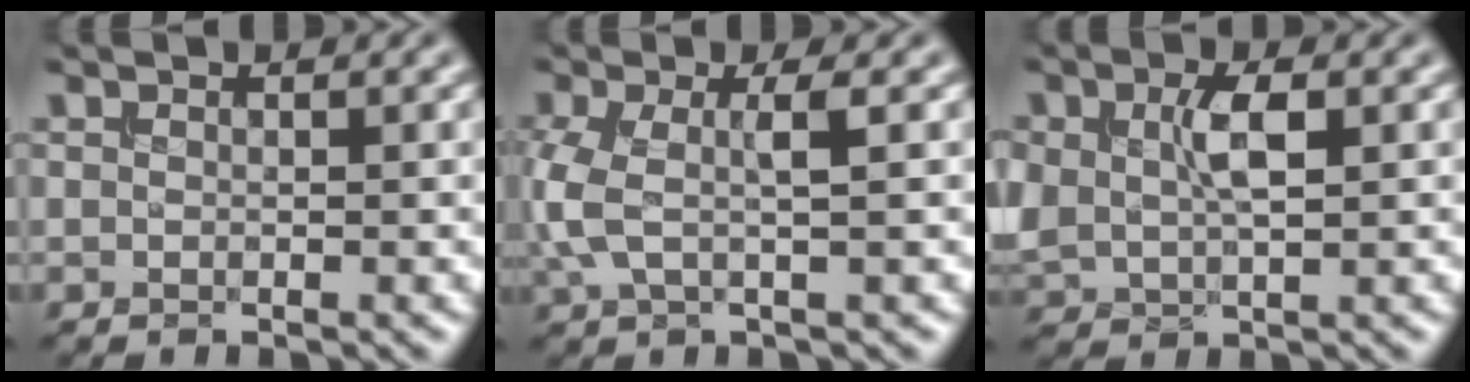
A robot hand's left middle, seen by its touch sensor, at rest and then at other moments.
{"total": 3.8, "force": [0.1, 1.1, 3.6], "torque": [-0.090, 0.000, -0.001]}
{"total": 3.9, "force": [1.0, 2.2, 3.1], "torque": [-0.076, 0.002, 0.022]}